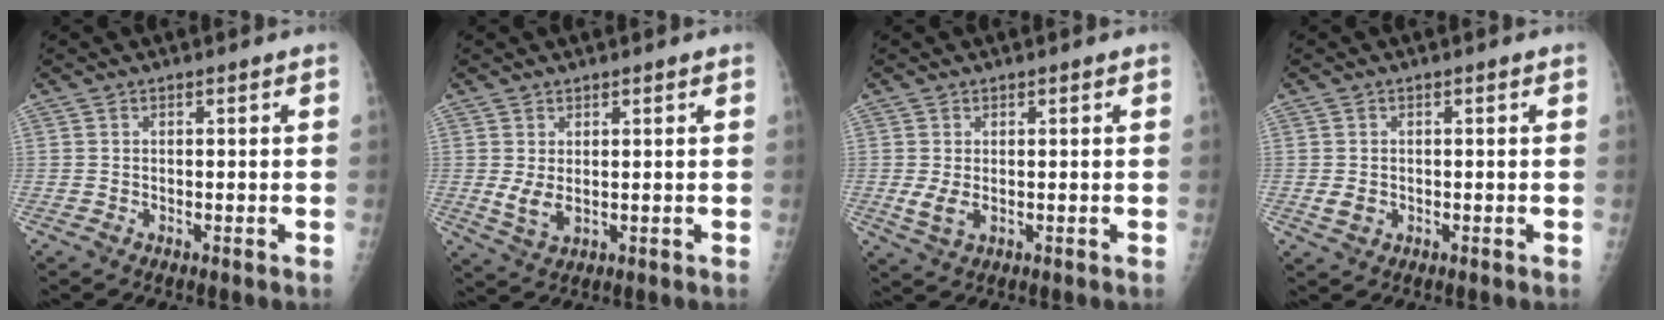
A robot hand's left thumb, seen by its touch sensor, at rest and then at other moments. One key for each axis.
{"total": 4.1, "fx": 0.8, "fy": 2.2, "fz": 3.4, "tx": -0.057, "ty": -0.012, "tz": 0.023}
{"total": 3.3, "fx": 0.2, "fy": 1.8, "fz": 2.7, "tx": -0.054, "ty": -0.010, "tz": 0.010}
{"total": 2.1, "fx": -0.3, "fy": 1.7, "fz": 1.2, "tx": -0.017, "ty": -0.001, "tz": 0.000}